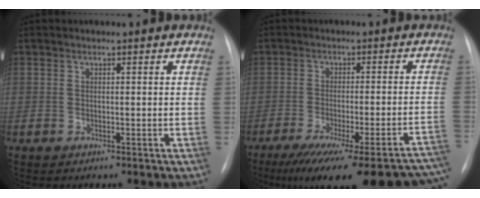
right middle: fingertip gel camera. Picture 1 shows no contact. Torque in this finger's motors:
{"motor_torque": [1.11, -1.03, 0.33, 0.10]}